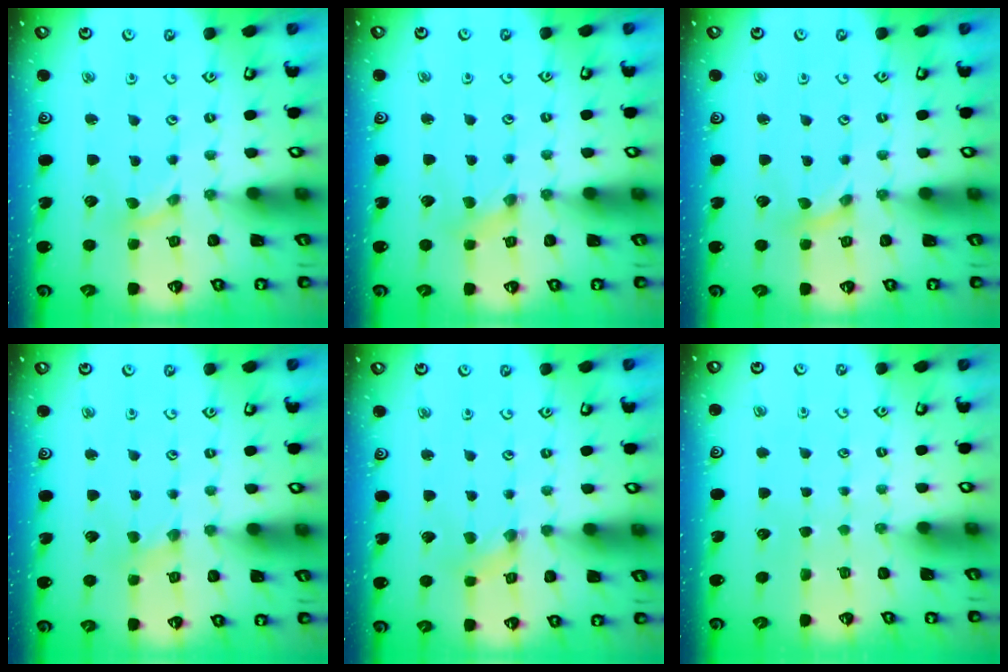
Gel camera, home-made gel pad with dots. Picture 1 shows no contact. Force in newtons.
{"total": 0.0}
{"total": 0.0}
{"total": 1.3, "press": 1.3, "slide": 0.1}
{"total": 1.4, "press": 1.3, "slide": 0.3}
{"total": 0.0}